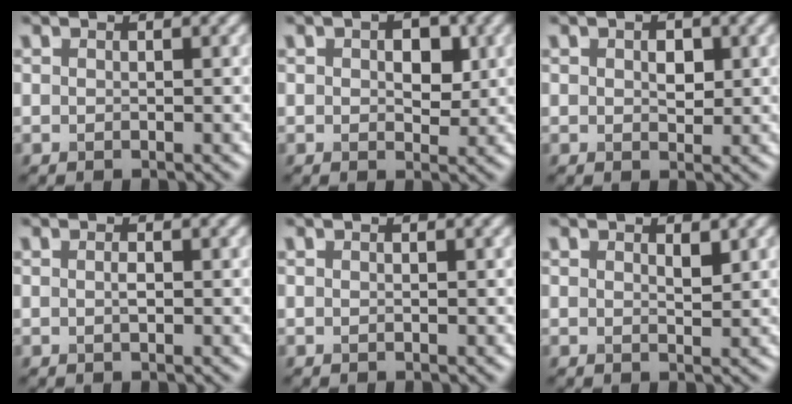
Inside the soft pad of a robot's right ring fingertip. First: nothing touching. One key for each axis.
{"total": 3.2, "fx": 0.6, "fy": 1.9, "fz": 2.4, "tx": -0.031, "ty": -0.001, "tz": 0.008}
{"total": 1.7, "fx": 0.3, "fy": 1.1, "fz": 1.3, "tx": -0.018, "ty": -0.001, "tz": 0.005}
{"total": 0.7, "fx": 0.0, "fy": 0.2, "fz": 0.6, "tx": -0.014, "ty": 0.000, "tz": 0.000}
{"total": 0.0}
{"total": 1.0, "fx": 0.6, "fy": 0.4, "fz": 0.7, "tx": -0.013, "ty": -0.004, "tz": 0.011}